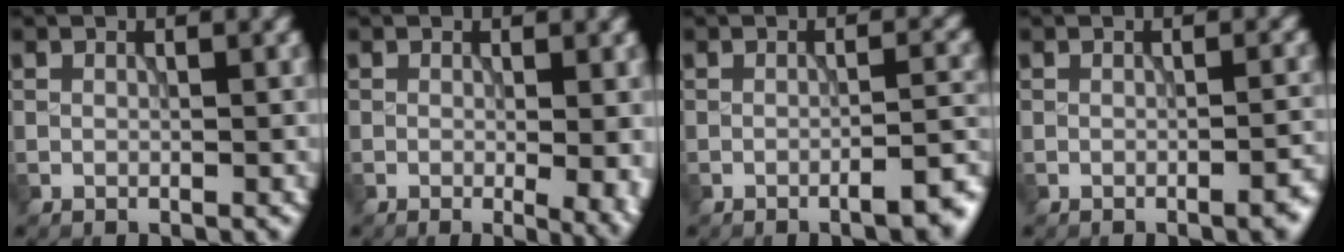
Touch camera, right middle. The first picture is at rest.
{"total": 5.1, "force": [-0.7, 2.1, 4.6], "torque": [-0.035, -0.010, -0.003]}
{"total": 4.2, "force": [-2.5, 1.0, 3.3], "torque": [-0.035, 0.007, -0.037]}
{"total": 2.3, "force": [-1.1, 0.6, 1.9], "torque": [-0.020, 0.004, -0.019]}